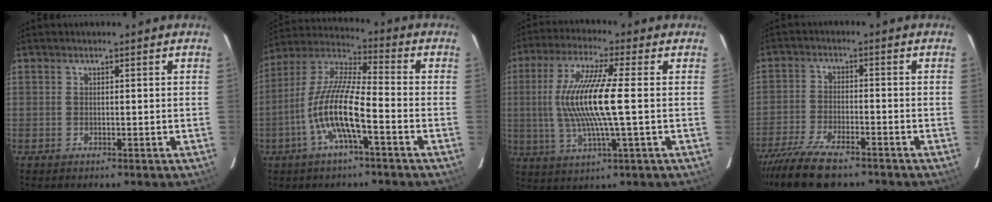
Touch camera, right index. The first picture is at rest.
{"total": 12.9, "force": [-4.8, 2.4, 11.8], "torque": [-0.237, 0.000, -0.096]}
{"total": 13.9, "force": [0.0, 0.9, 13.8], "torque": [-0.268, -0.004, 0.002]}
{"total": 11.8, "force": [-9.4, 3.3, 6.2], "torque": [-0.150, -0.031, -0.172]}